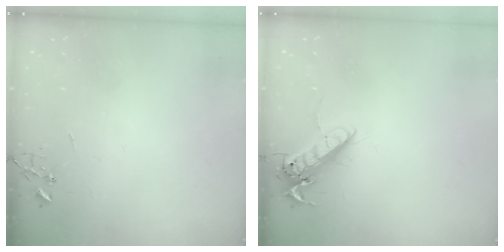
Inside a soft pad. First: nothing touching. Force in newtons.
{"total": 13.8, "press": 13.6, "slide": 2.3}